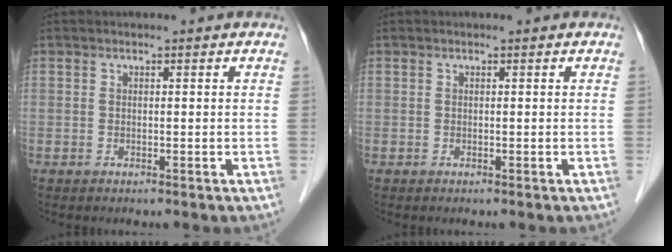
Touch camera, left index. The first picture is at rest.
{"total": 0.0}